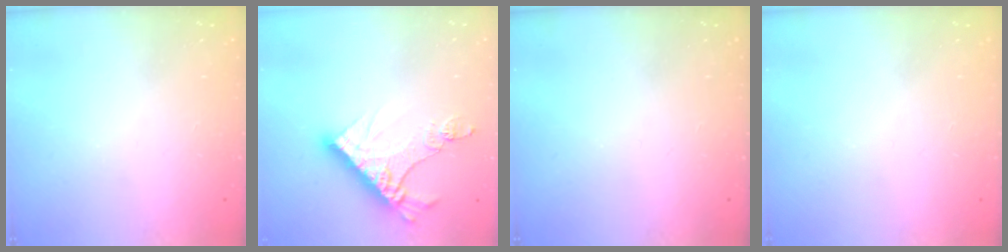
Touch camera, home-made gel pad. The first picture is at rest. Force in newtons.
{"total": 12.6, "press": 12.6, "slide": 1.1}
{"total": 0.0}
{"total": 0.0}